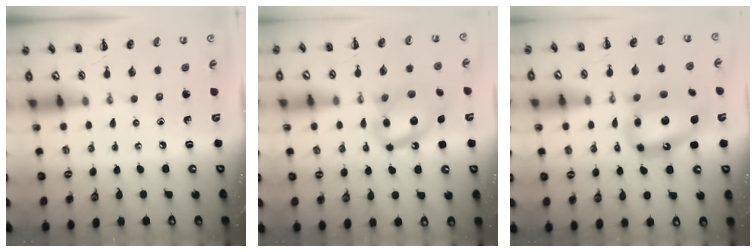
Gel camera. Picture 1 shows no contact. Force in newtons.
{"total": 14.7, "press": 14.5, "slide": 2.4}
{"total": 15.6, "press": 15.1, "slide": 3.9}